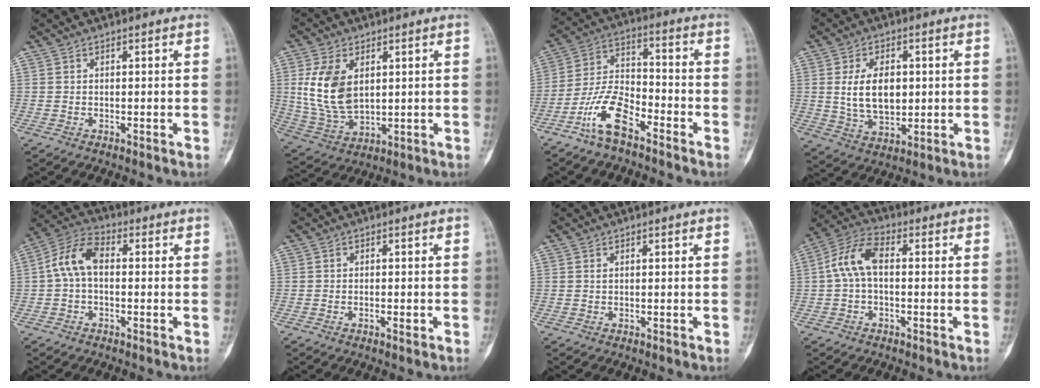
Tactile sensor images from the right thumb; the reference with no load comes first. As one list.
[{"total": 12.4, "force": [2.6, 7.7, 9.5], "torque": [-0.177, -0.012, 0.062]}, {"total": 10.6, "force": [-6.7, 4.3, 7.0], "torque": [-0.145, 0.052, -0.136]}, {"total": 10.2, "force": [1.2, 6.4, 7.9], "torque": [-0.124, -0.009, 0.031]}, {"total": 8.1, "force": [0.1, 4.9, 6.4], "torque": [-0.122, 0.027, -0.010]}, {"total": 1.4, "force": [-0.6, 0.5, 1.2], "torque": [-0.024, 0.004, -0.009]}, {"total": 0.0}, {"total": 8.0, "force": [0.2, 4.5, 6.7], "torque": [-0.136, 0.028, -0.006]}]